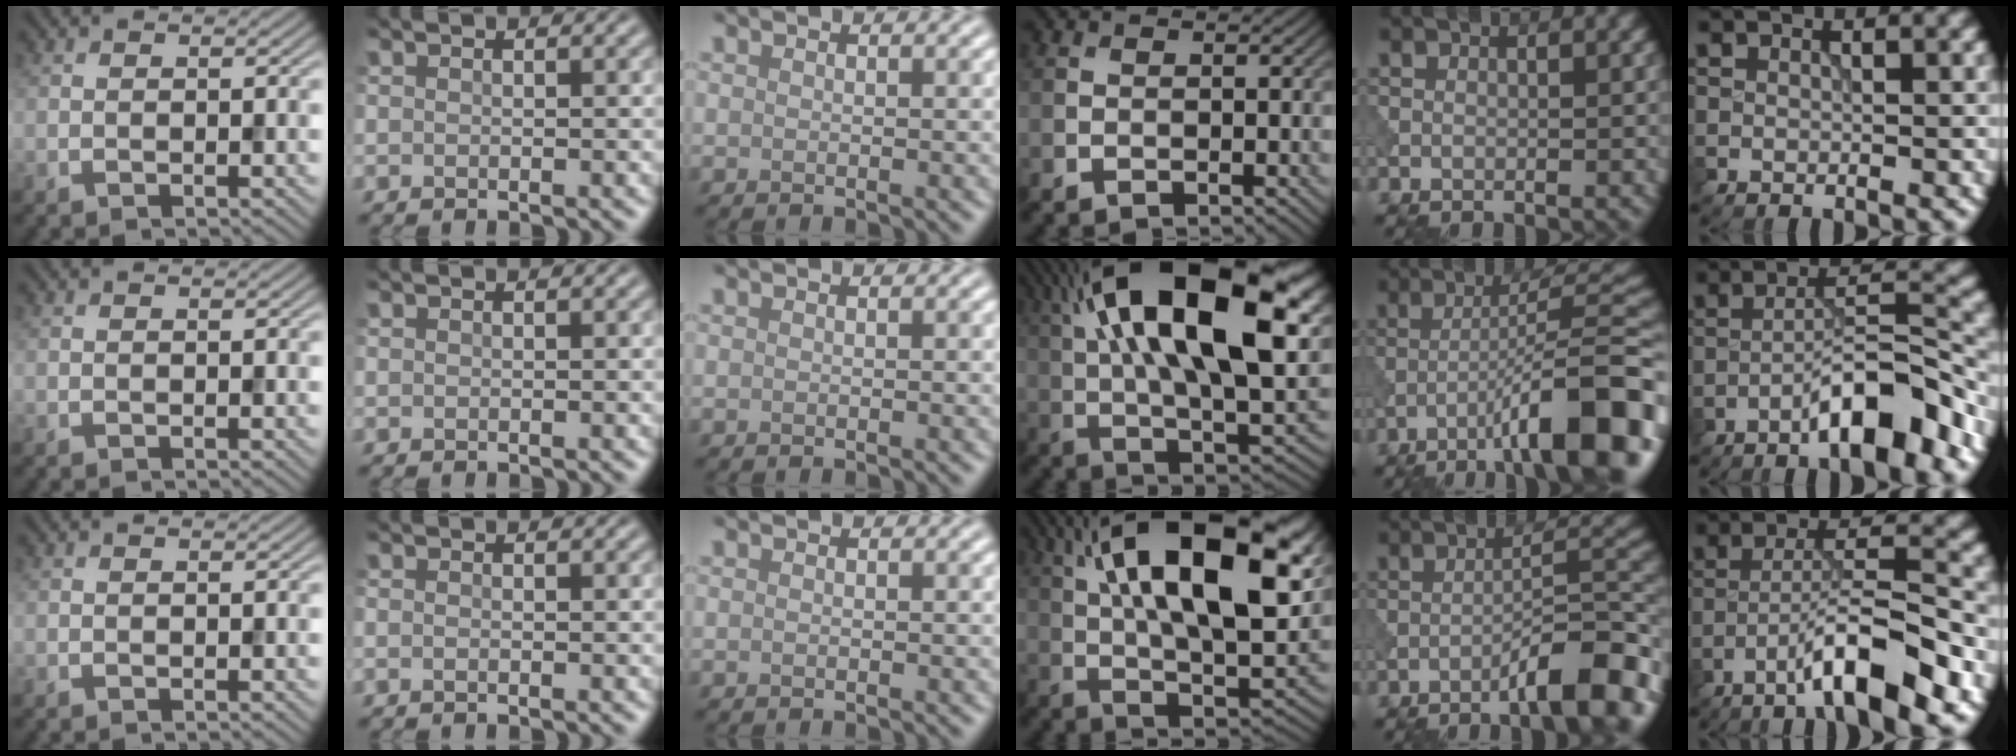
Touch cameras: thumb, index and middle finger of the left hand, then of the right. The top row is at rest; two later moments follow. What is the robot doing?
{"motion": "dispense", "object": "syringe"}